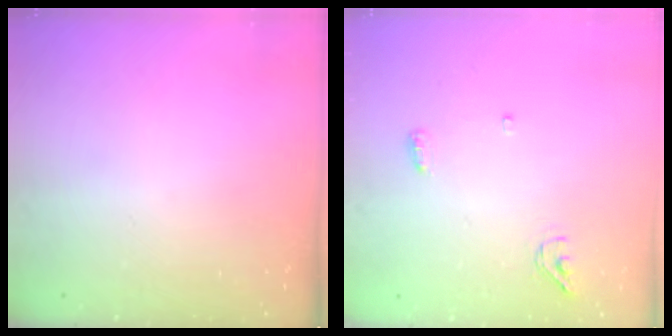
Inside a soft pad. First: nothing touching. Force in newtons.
{"total": 6.3, "press": 5.0, "slide": 3.9}